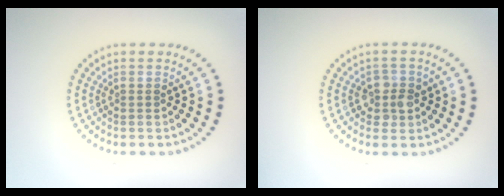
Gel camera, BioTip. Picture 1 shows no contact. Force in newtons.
{"total": 2.3, "press": 2.1, "slide": 0.8}